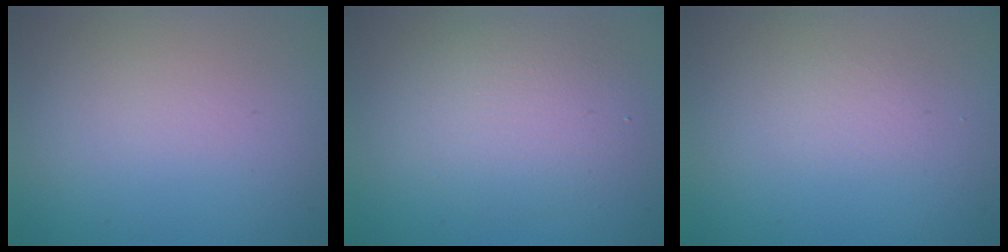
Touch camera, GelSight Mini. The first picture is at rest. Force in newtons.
{"total": 3.8, "press": 3.8, "slide": 0.1}
{"total": 0.7, "press": 0.7, "slide": 0.0}